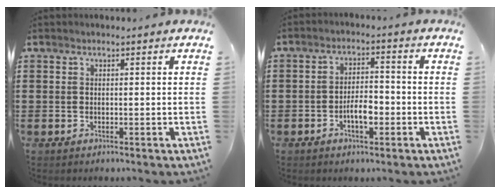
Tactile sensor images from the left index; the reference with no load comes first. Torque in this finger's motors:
{"motor_torque": [0.26, 0.16, 0.19, 0.06]}